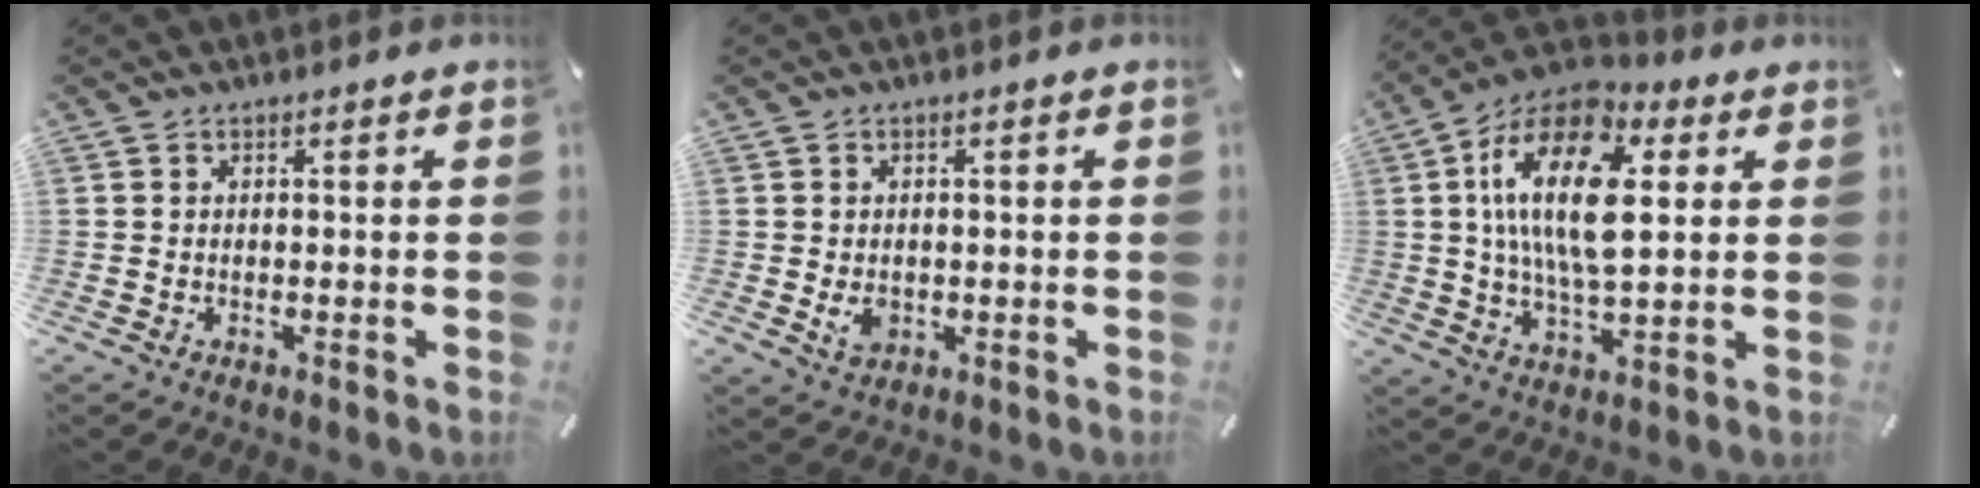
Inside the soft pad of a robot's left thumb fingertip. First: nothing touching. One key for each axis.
{"total": 3.3, "fx": -0.4, "fy": 2.6, "fz": 2.0, "tx": -0.035, "ty": -0.001, "tz": -0.010}
{"total": 18.8, "fx": 4.3, "fy": 9.7, "fz": 15.5, "tx": -0.316, "ty": 0.003, "tz": 0.069}